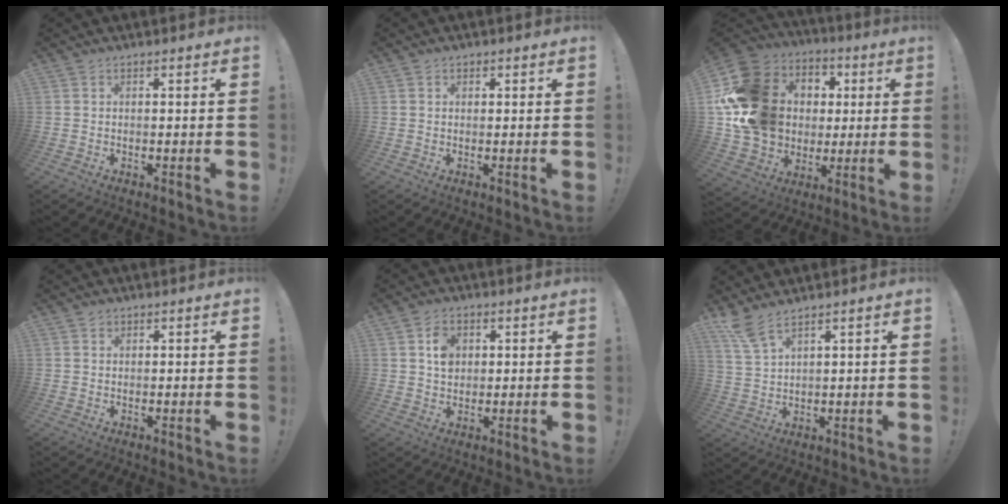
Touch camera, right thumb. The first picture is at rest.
{"total": 0.9, "force": [0.3, 0.8, 0.2], "torque": [-0.004, 0.002, 0.006]}
{"total": 21.8, "force": [2.8, 18.7, 11.0], "torque": [-0.171, -0.003, 0.091]}
{"total": 0.9, "force": [0.6, 0.6, 0.1], "torque": [0.006, -0.002, 0.010]}
{"total": 5.4, "force": [1.3, 4.3, 3.1], "torque": [-0.040, 0.000, 0.020]}
{"total": 6.1, "force": [4.5, 0.9, 4.0], "torque": [-0.081, -0.022, 0.083]}